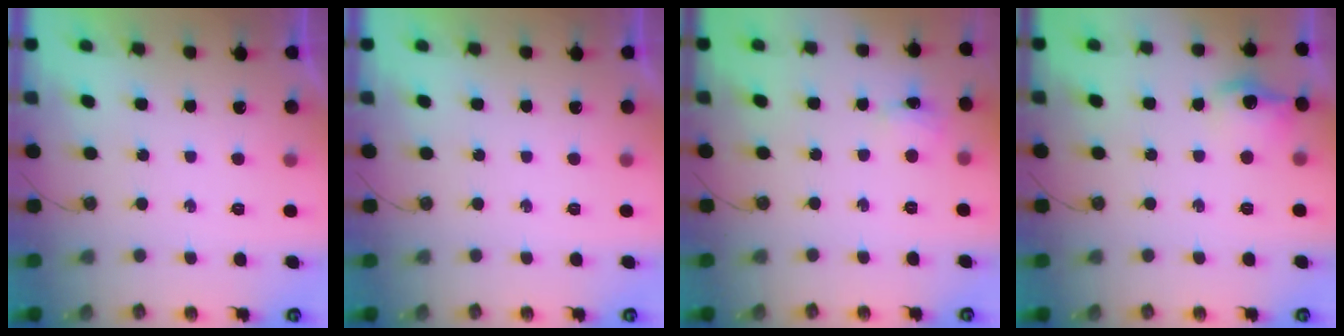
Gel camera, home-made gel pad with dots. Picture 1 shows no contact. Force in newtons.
{"total": 0.0}
{"total": 2.9, "press": 2.9, "slide": 0.5}
{"total": 10.0, "press": 10.0, "slide": 0.9}